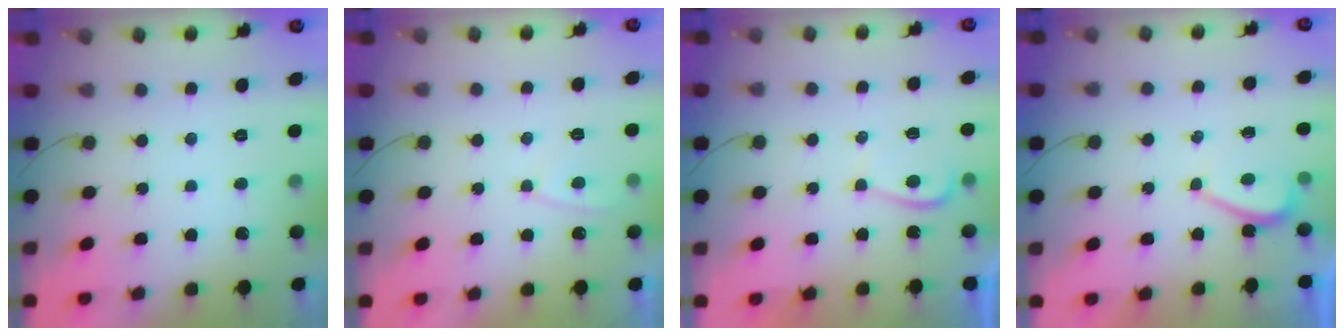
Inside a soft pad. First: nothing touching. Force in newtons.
{"total": 3.8, "press": 3.7, "slide": 0.4}
{"total": 1.2, "press": 1.1, "slide": 0.6}
{"total": 2.2, "press": 2.2, "slide": 0.5}